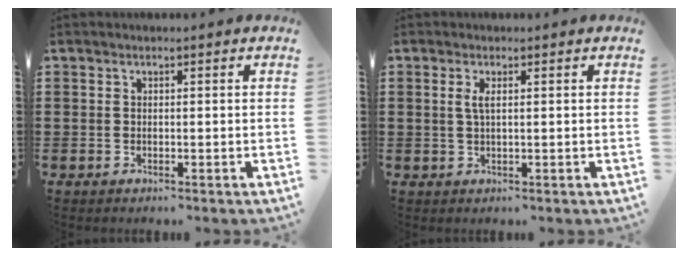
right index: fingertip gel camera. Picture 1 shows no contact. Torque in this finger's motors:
{"motor_torque": [0.74, 0.55, 0.09, 0.06]}